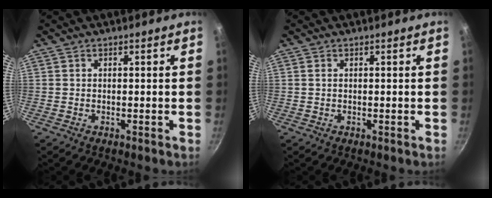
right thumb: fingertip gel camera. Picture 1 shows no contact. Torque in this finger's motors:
{"motor_torque": [-0.41, -0.27, -0.23, 0.14, -0.05]}